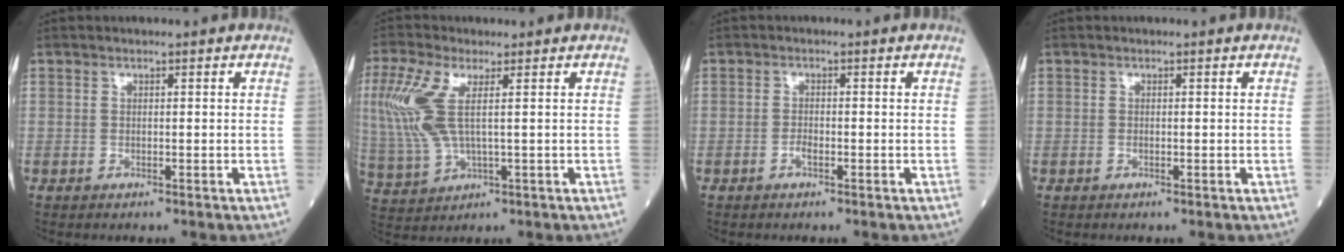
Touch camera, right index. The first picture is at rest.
{"total": 9.3, "force": [2.1, 2.9, 8.6], "torque": [-0.233, 0.004, 0.045]}
{"total": 1.1, "force": [-0.7, 0.4, 0.8], "torque": [-0.012, 0.002, -0.012]}
{"total": 0.0}